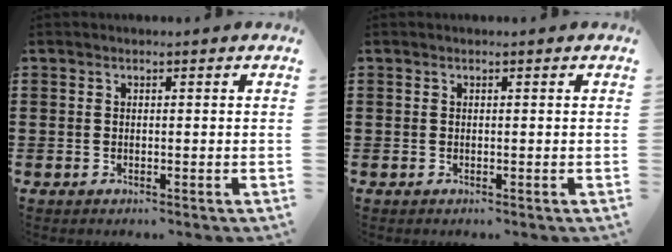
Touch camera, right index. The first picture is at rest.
{"total": 0.0}